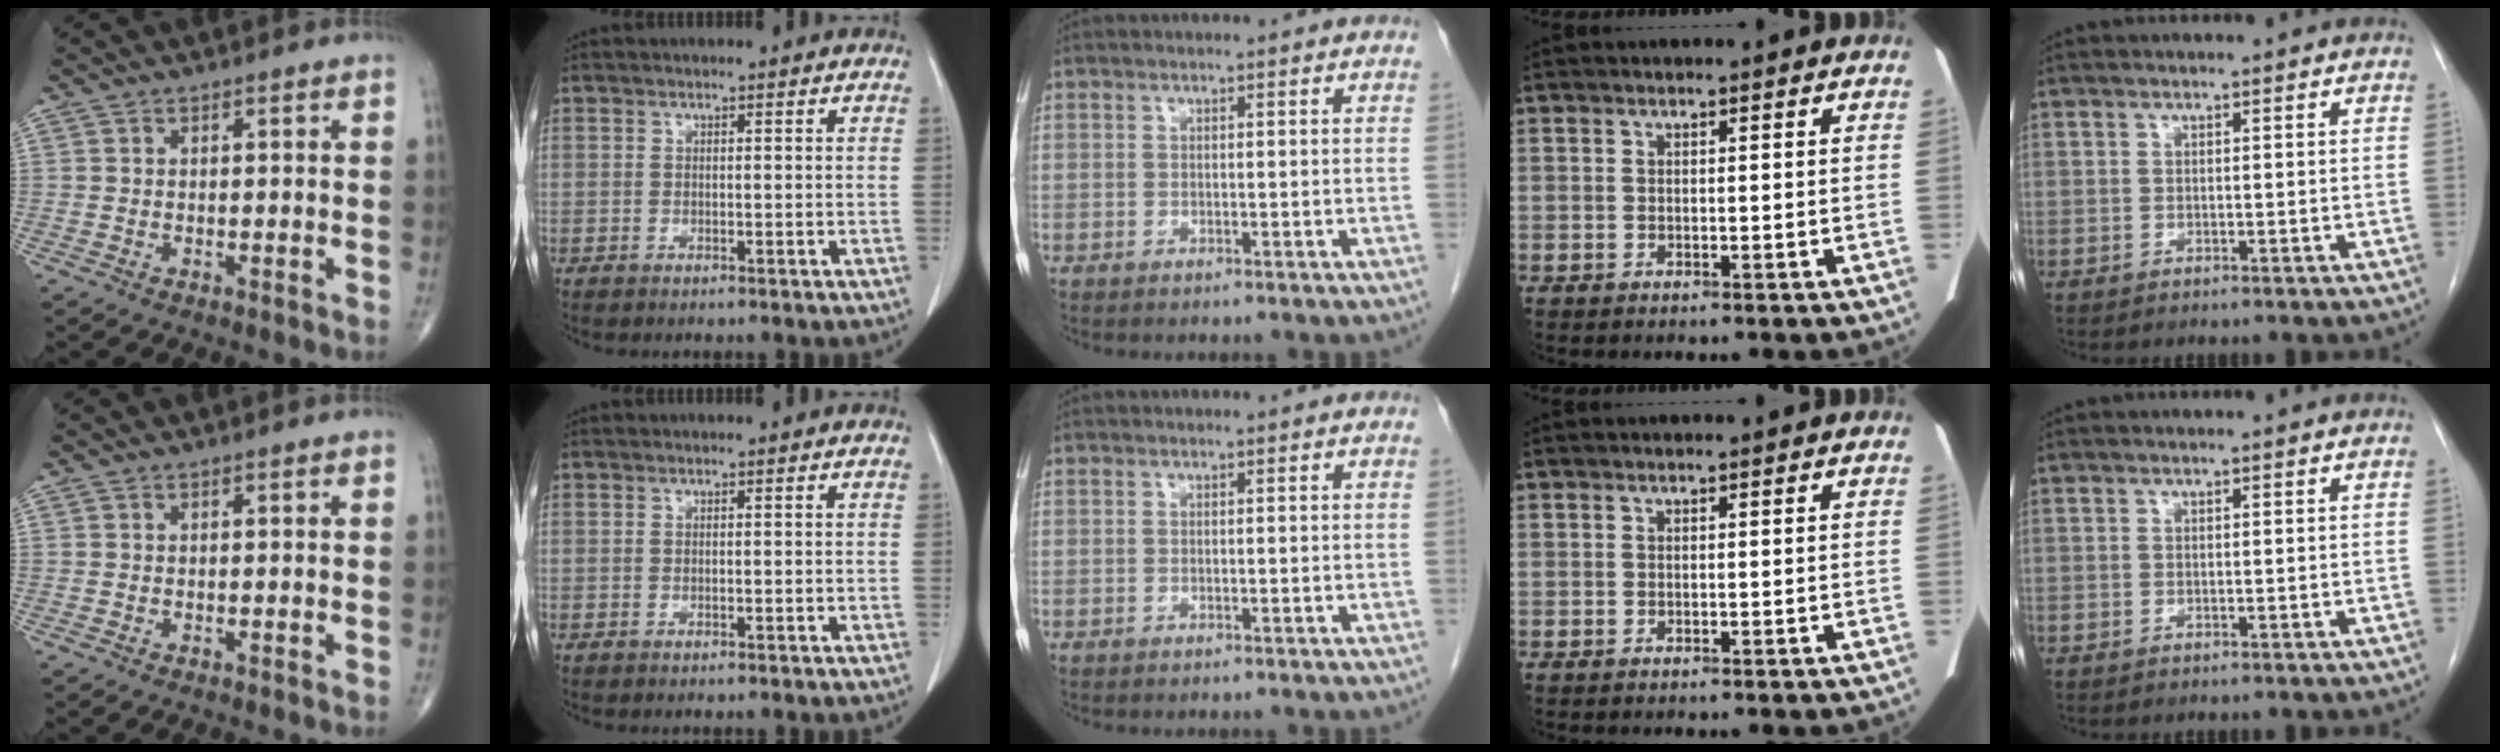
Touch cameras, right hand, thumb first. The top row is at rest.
{}